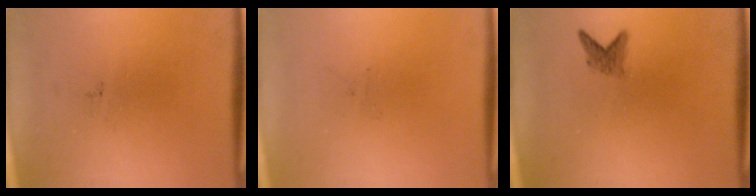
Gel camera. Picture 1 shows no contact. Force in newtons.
{"total": 0.0}
{"total": 1.7}